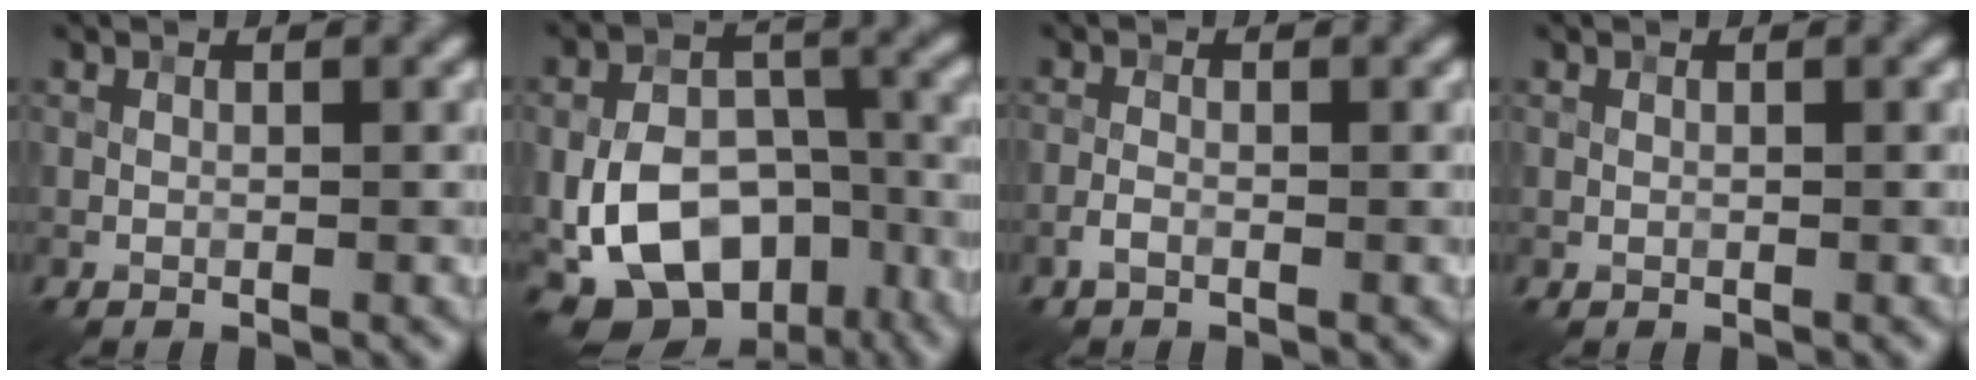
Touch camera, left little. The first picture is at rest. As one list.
[{"total": 13.0, "force": [-5.0, 8.6, 8.4], "torque": [-0.158, -0.013, -0.082]}, {"total": 1.2, "force": [-0.7, 0.4, 0.8], "torque": [-0.020, 0.003, -0.018]}, {"total": 0.0}]